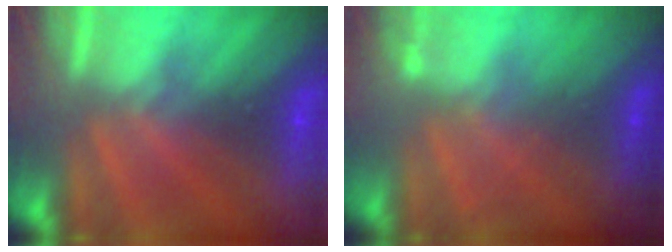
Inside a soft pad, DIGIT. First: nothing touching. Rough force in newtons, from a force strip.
{"total": 2.0}